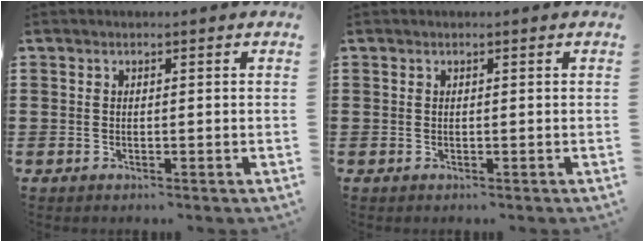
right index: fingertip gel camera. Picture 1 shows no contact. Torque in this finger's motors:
{"motor_torque": [0.06, 0.10, 0.00, 0.00]}